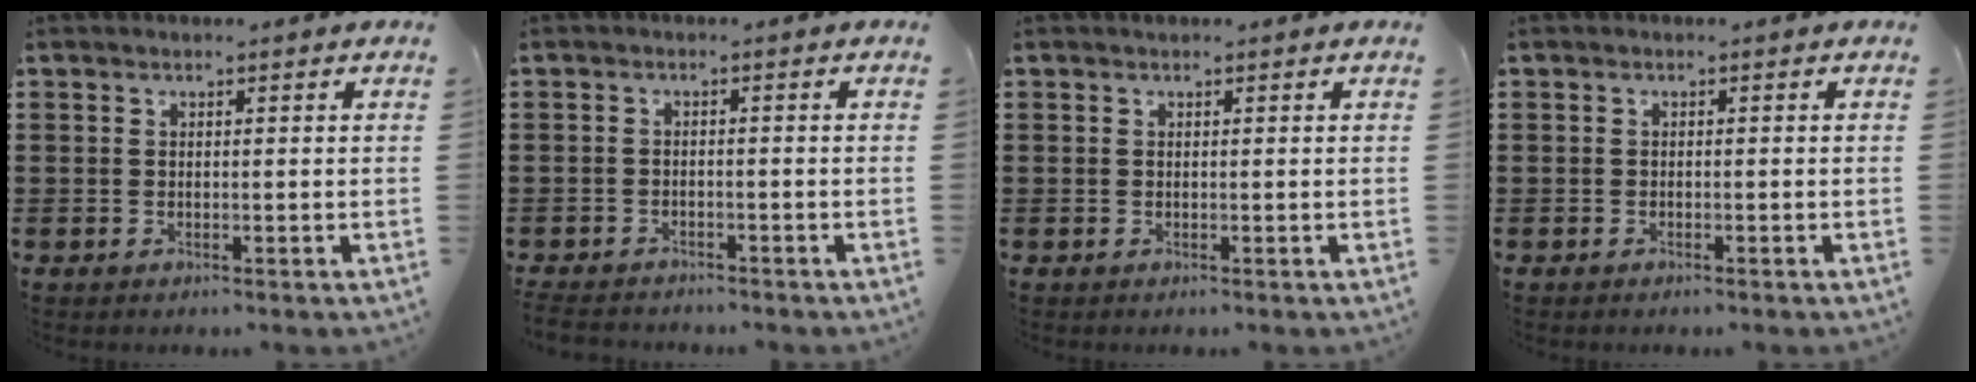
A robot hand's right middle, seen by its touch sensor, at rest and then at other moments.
{"total": 1.9, "force": [-1.9, 0.3, 0.0], "torque": [-0.006, -0.002, -0.041]}
{"total": 0.0}
{"total": 0.0}